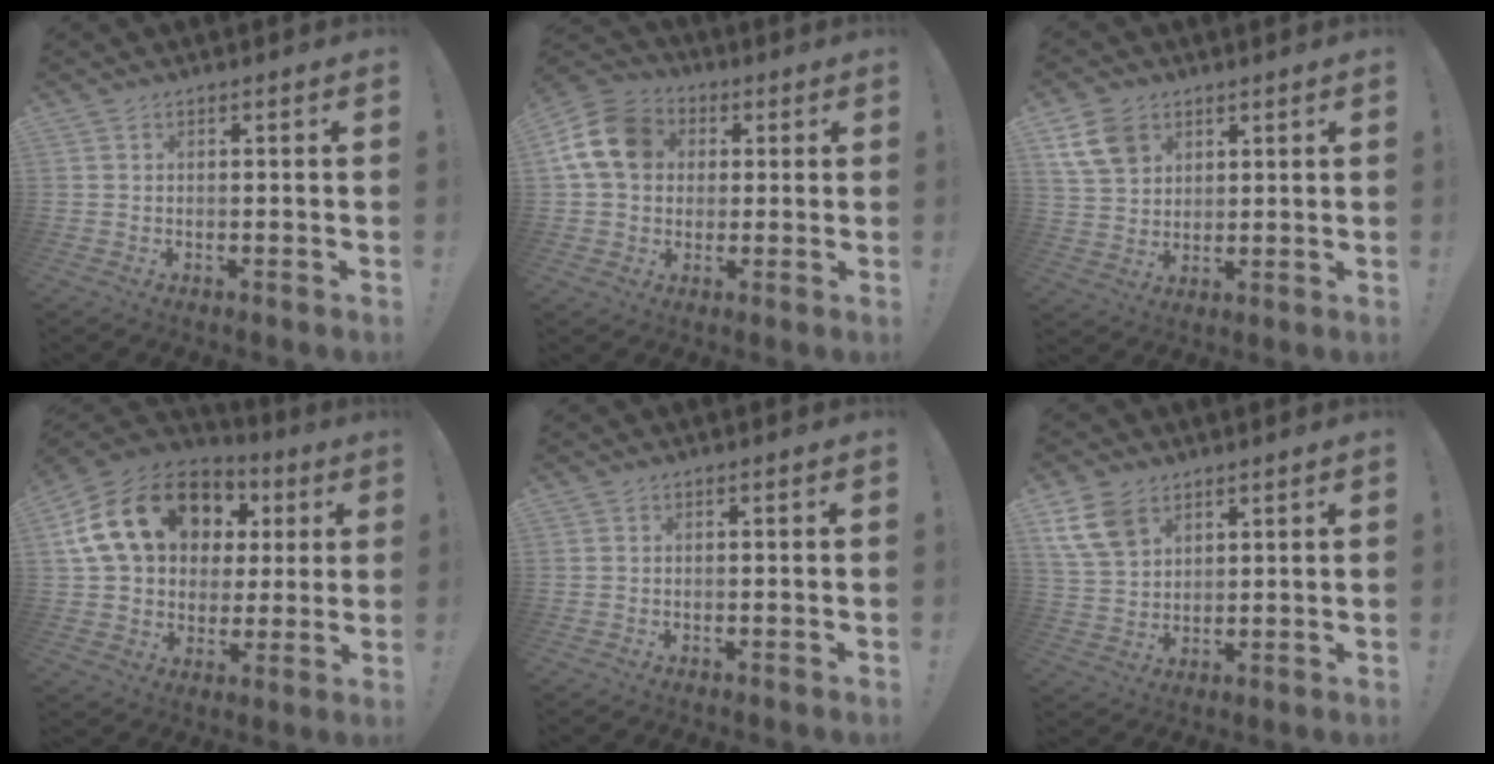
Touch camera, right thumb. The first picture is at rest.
{"total": 15.4, "force": [3.5, 12.1, 8.8], "torque": [-0.154, 0.009, 0.077]}
{"total": 10.4, "force": [5.4, 7.5, 4.8], "torque": [-0.088, -0.017, 0.109]}
{"total": 22.6, "force": [8.6, 16.2, 13.3], "torque": [-0.226, -0.014, 0.180]}
{"total": 0.0}
{"total": 10.6, "force": [6.2, 6.8, 5.3], "torque": [-0.103, -0.021, 0.124]}